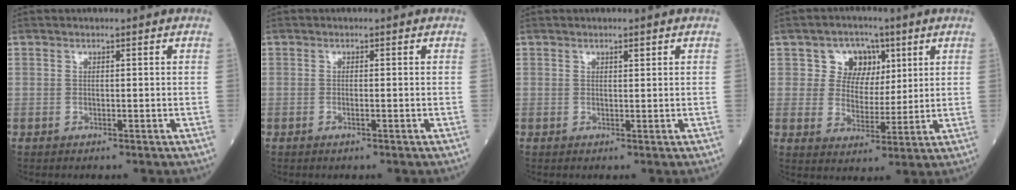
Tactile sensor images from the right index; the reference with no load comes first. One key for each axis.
{"total": 0.9, "fx": -0.4, "fy": -0.1, "fz": 0.8, "tx": -0.016, "ty": 0.000, "tz": -0.007}
{"total": 0.7, "fx": 0.5, "fy": 0.2, "fz": 0.4, "tx": -0.007, "ty": -0.003, "tz": 0.006}
{"total": 6.6, "fx": 2.8, "fy": 5.5, "fz": 2.4, "tx": -0.030, "ty": 0.018, "tz": 0.049}